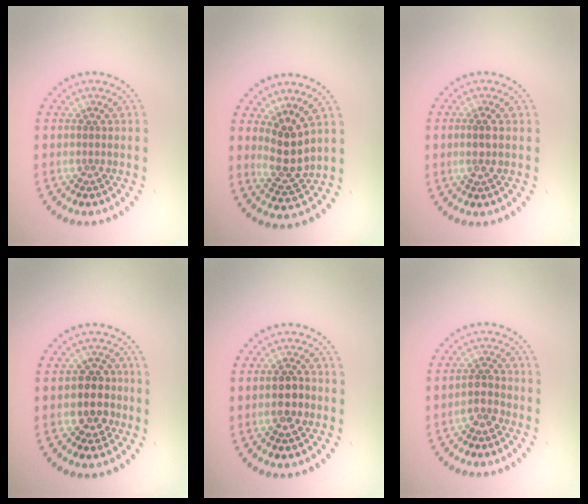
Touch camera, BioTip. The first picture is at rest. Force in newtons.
{"total": 3.2, "press": 2.8, "slide": 1.5}
{"total": 1.2, "press": 1.0, "slide": 0.6}
{"total": 3.0, "press": 2.8, "slide": 1.1}
{"total": 2.4, "press": 2.4, "slide": 0.4}
{"total": 1.8, "press": 1.7, "slide": 0.5}